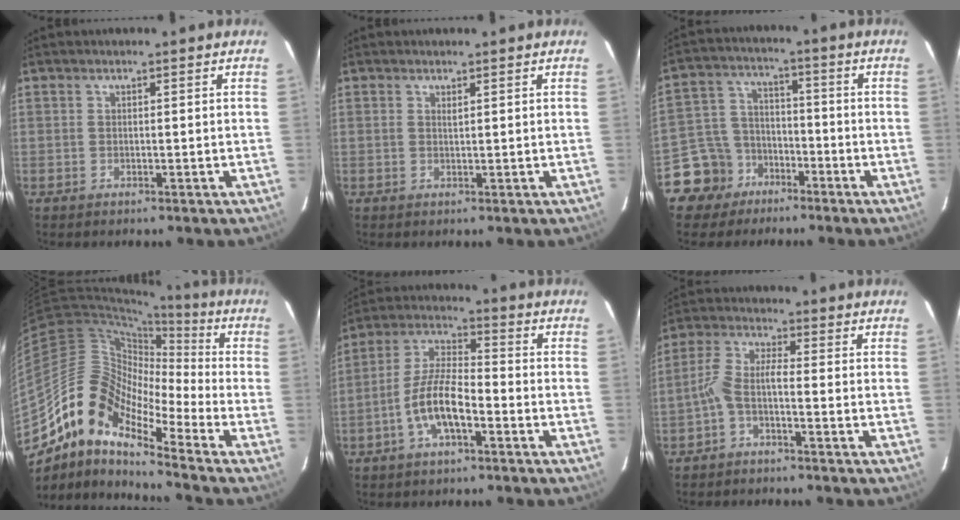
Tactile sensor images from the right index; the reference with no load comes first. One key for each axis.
{"total": 0.5, "fx": 0.4, "fy": 0.1, "fz": 0.3, "tx": -0.006, "ty": 0.000, "tz": 0.007}
{"total": 9.3, "fx": -5.8, "fy": 7.1, "fz": 1.0, "tx": -0.042, "ty": 0.035, "tz": -0.099}
{"total": 13.0, "fx": -9.0, "fy": 4.8, "fz": 7.9, "tx": -0.124, "ty": 0.015, "tz": -0.191}
{"total": 10.0, "fx": -4.4, "fy": 3.3, "fz": 8.4, "tx": -0.180, "ty": 0.007, "tz": -0.085}
{"total": 3.8, "fx": -2.0, "fy": 1.0, "fz": 3.1, "tx": -0.081, "ty": 0.014, "tz": -0.043}